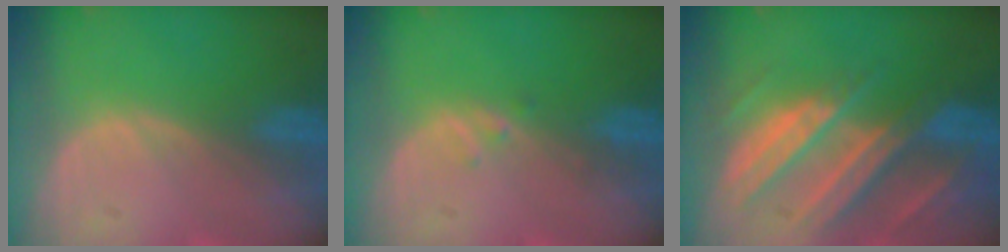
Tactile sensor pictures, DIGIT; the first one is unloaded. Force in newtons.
{"total": 0.8, "press": 0.8, "slide": 0.1}
{"total": 10.4, "press": 9.2, "slide": 4.9}